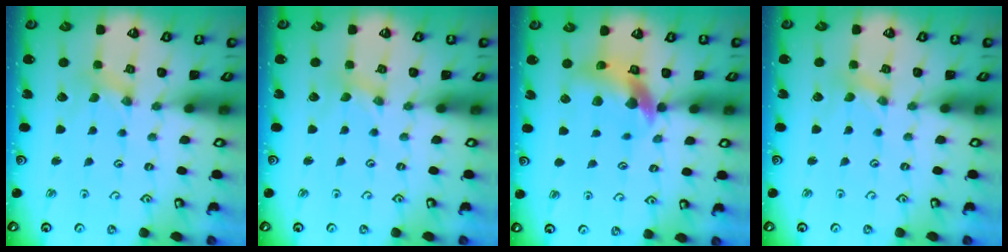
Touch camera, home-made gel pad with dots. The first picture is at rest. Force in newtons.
{"total": 0.0}
{"total": 10.7, "press": 10.6, "slide": 1.5}
{"total": 0.7, "press": 0.7, "slide": 0.2}